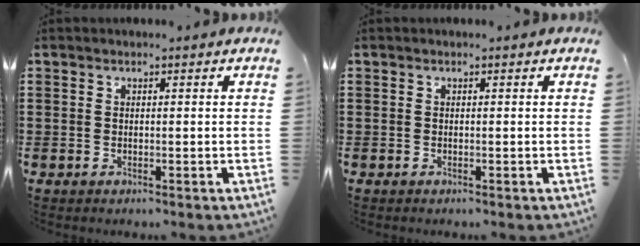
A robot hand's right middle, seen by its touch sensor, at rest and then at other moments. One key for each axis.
{"total": 0.0}